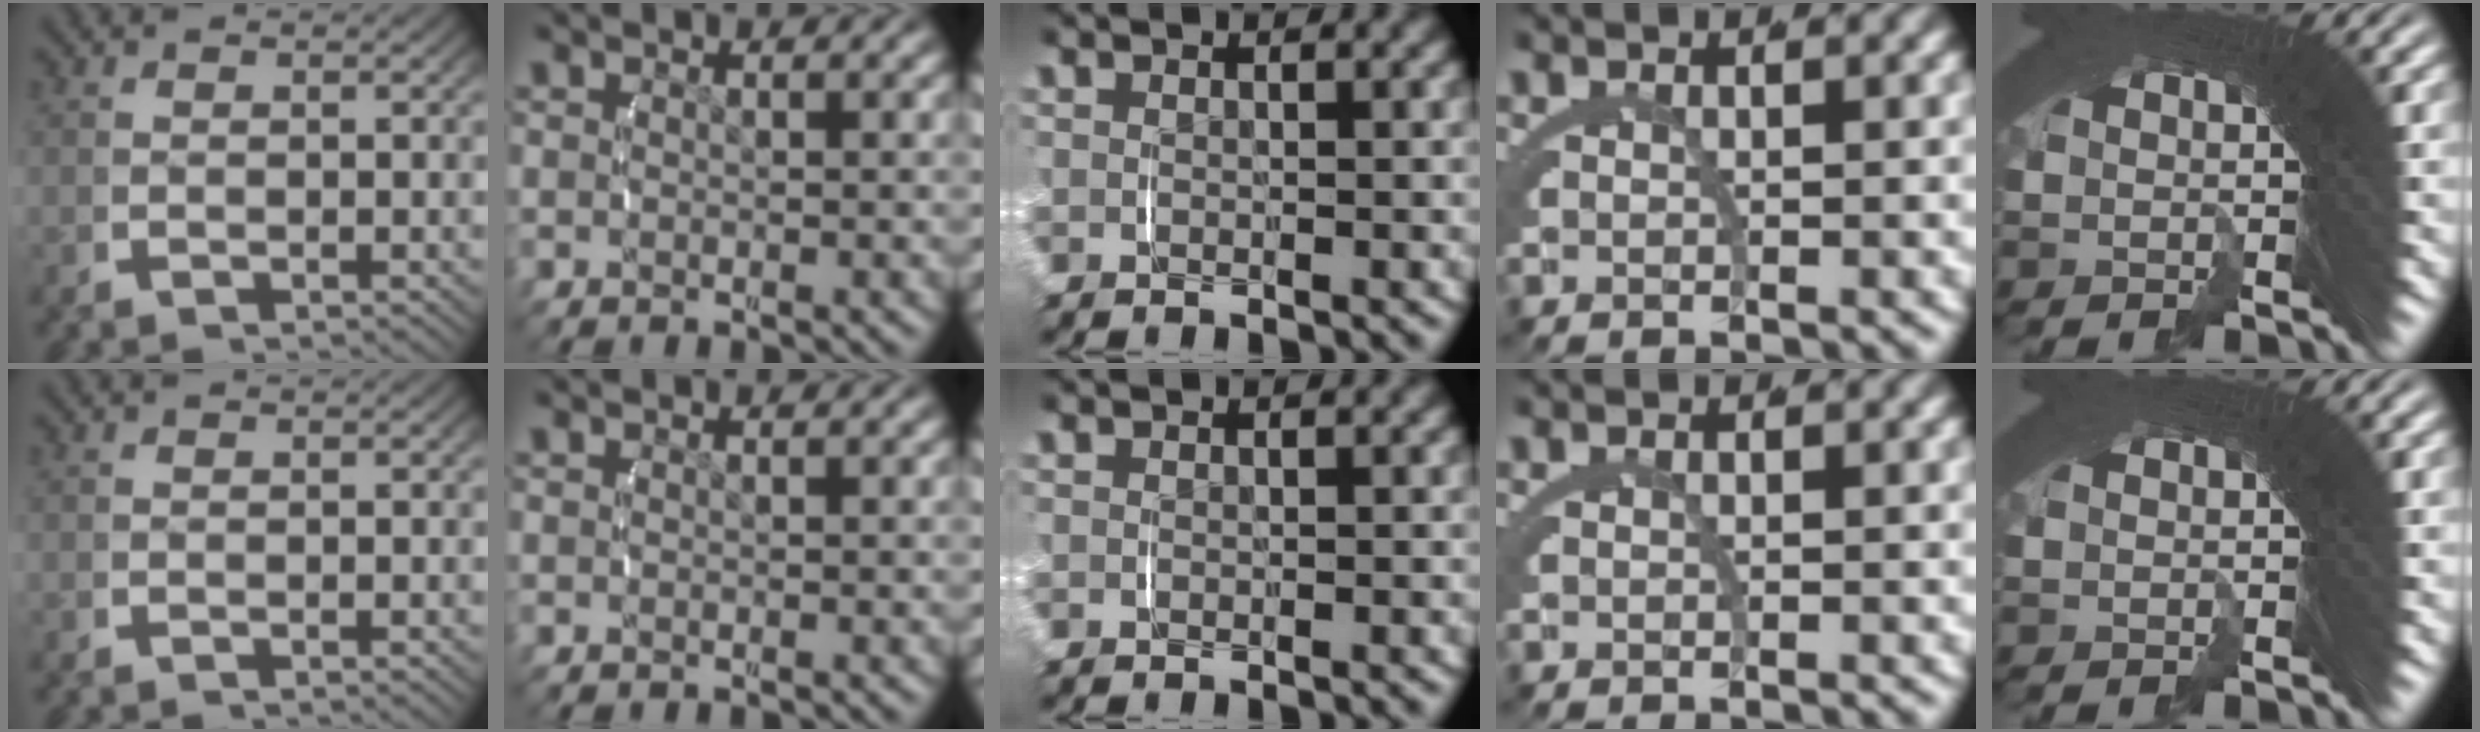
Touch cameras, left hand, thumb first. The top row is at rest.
{}